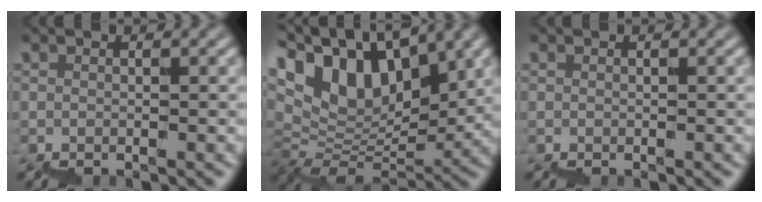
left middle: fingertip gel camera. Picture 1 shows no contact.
{"total": 11.0, "force": [8.2, 4.3, 5.8], "torque": [-0.114, 0.023, 0.150]}
{"total": 0.0}